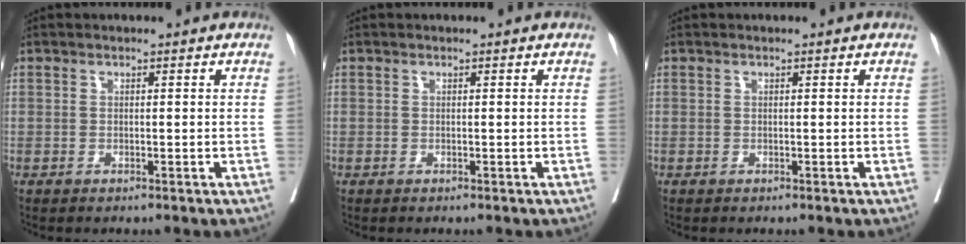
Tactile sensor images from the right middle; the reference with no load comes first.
{"total": 0.0}
{"total": 0.0}